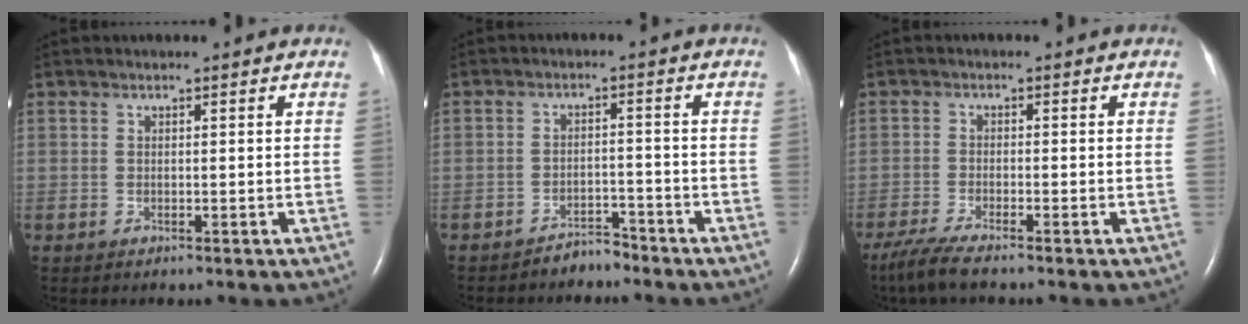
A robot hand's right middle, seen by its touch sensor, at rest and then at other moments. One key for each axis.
{"total": 2.9, "fx": -2.8, "fy": 0.8, "fz": 0.0, "tx": 0.001, "ty": -0.003, "tz": -0.045}
{"total": 4.9, "fx": -4.0, "fy": 0.0, "fz": 2.9, "tx": -0.065, "ty": -0.016, "tz": -0.076}